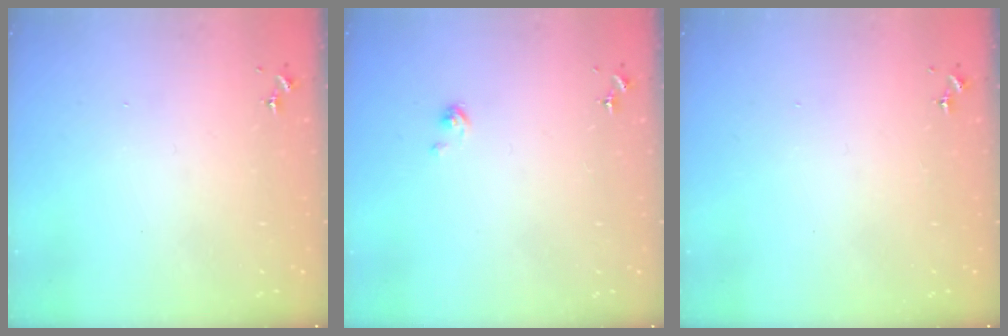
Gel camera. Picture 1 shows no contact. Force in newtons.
{"total": 2.4, "press": 2.4, "slide": 0.3}
{"total": 0.0}